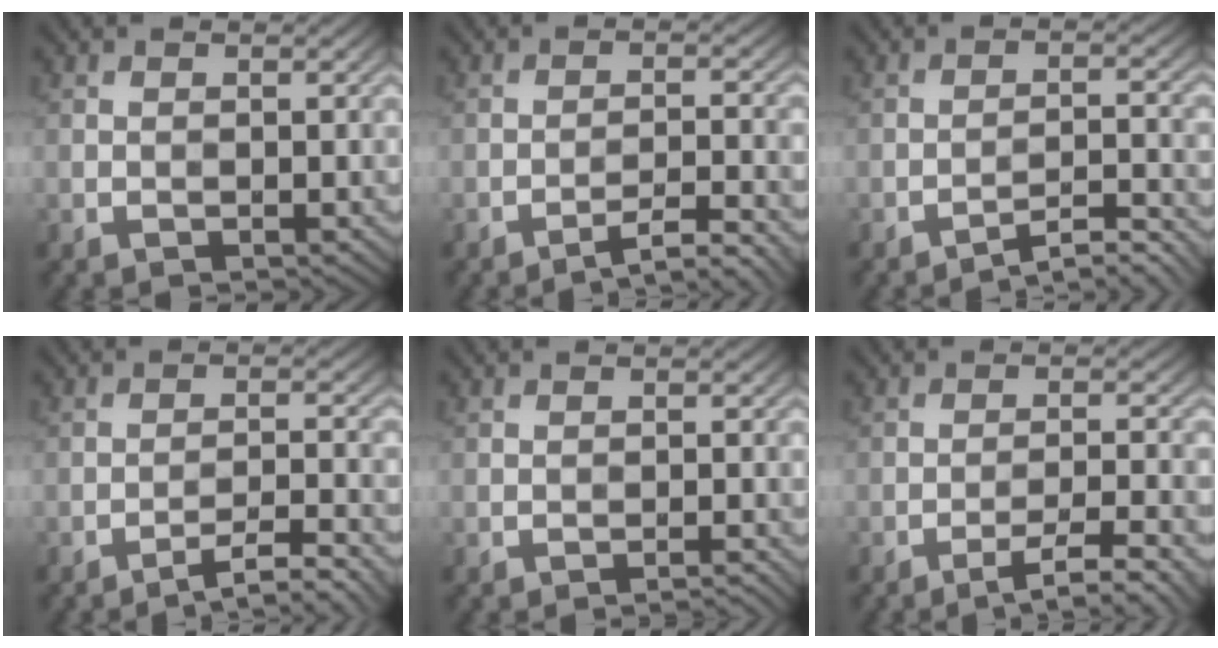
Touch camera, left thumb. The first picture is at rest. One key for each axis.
{"total": 4.4, "fx": -3.4, "fy": 0.5, "fz": 2.8, "tx": -0.046, "ty": 0.014, "tz": -0.055}
{"total": 5.0, "fx": -4.2, "fy": 0.6, "fz": 2.7, "tx": -0.043, "ty": 0.017, "tz": -0.064}
{"total": 4.9, "fx": -3.7, "fy": 0.6, "fz": 3.2, "tx": -0.053, "ty": 0.013, "tz": -0.058}
{"total": 1.0, "fx": -0.9, "fy": 0.0, "fz": 0.4, "tx": 0.005, "ty": 0.005, "tz": -0.019}
{"total": 5.0, "fx": -3.3, "fy": 0.8, "fz": 3.7, "tx": -0.065, "ty": 0.008, "tz": -0.051}